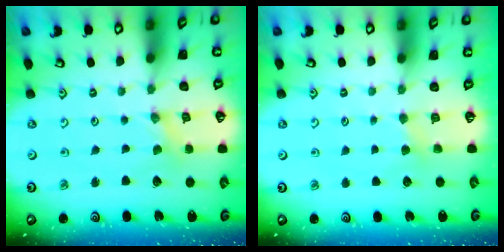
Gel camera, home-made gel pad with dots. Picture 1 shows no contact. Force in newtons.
{"total": 2.3, "press": 2.2, "slide": 0.4}